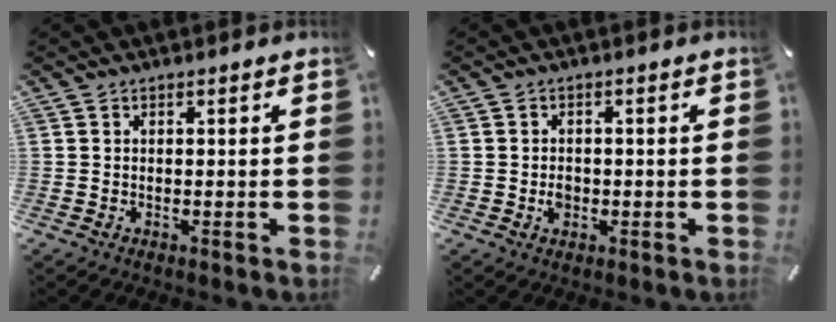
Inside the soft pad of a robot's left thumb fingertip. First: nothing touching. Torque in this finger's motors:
{"motor_torque": [0.49, 0.66, 0.03, 0.05, 0.01]}